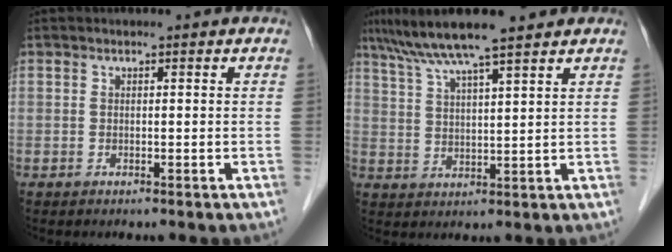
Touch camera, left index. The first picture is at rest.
{"total": 10.1, "force": [8.2, -0.1, 6.0], "torque": [-0.105, 0.030, 0.136]}